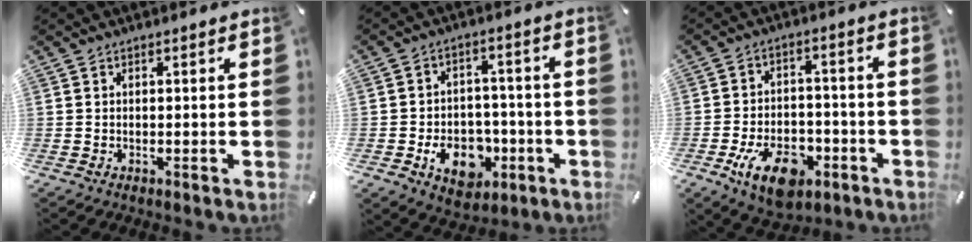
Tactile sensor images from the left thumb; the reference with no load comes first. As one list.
[{"total": 11.3, "force": [-3.9, 8.6, 6.3], "torque": [-0.100, 0.021, -0.063]}, {"total": 12.6, "force": [-6.0, 7.5, 8.3], "torque": [-0.142, 0.025, -0.104]}]